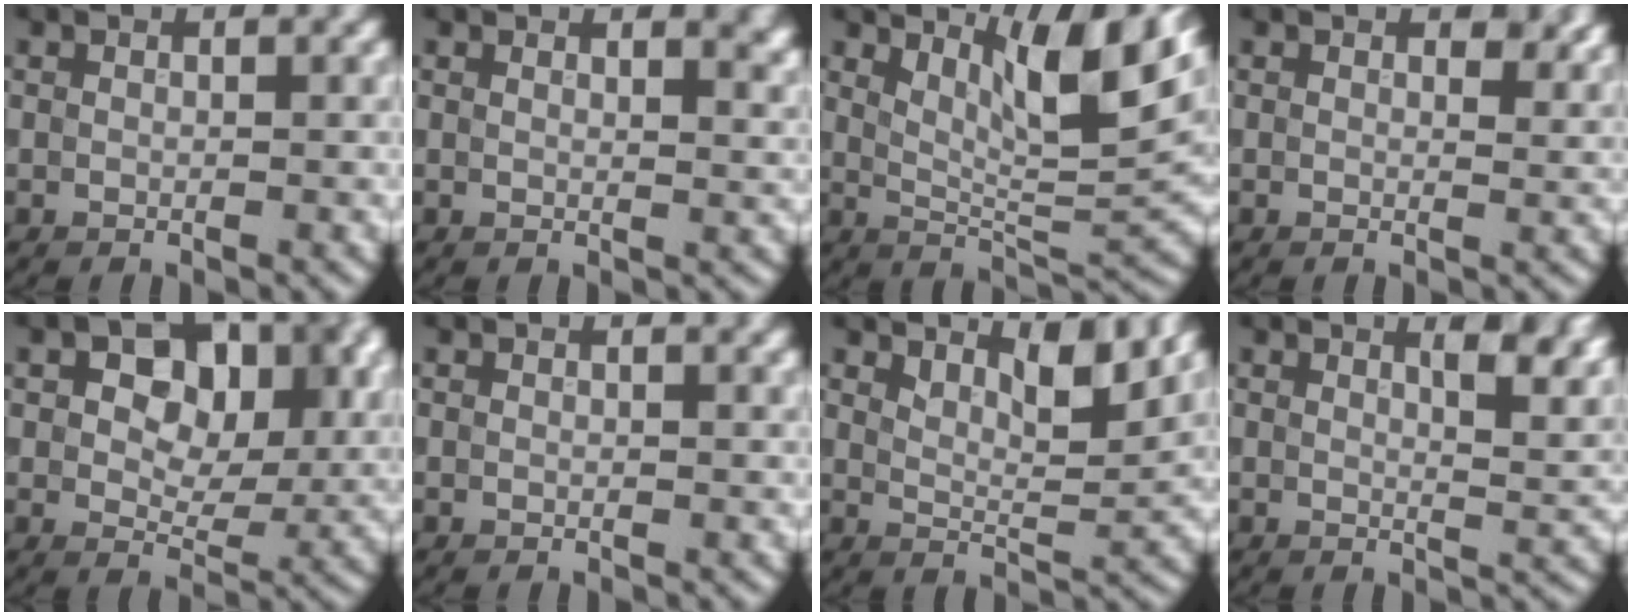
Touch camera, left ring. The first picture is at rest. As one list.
[{"total": 3.2, "force": [2.1, 1.4, 2.0], "torque": [-0.006, 0.009, 0.014]}, {"total": 7.6, "force": [4.4, 1.7, 6.0], "torque": [-0.090, -0.002, 0.077]}, {"total": 2.1, "force": [1.1, 1.2, 1.4], "torque": [-0.017, -0.001, 0.009]}, {"total": 9.0, "force": [2.7, 5.7, 6.4], "torque": [-0.081, 0.002, 0.036]}, {"total": 0.8, "force": [0.5, 0.2, 0.5], "torque": [-0.006, -0.002, 0.003]}, {"total": 3.8, "force": [3.0, 0.9, 2.2], "torque": [-0.039, -0.004, 0.045]}, {"total": 4.9, "force": [2.8, 1.8, 3.7], "torque": [-0.027, 0.006, 0.029]}]